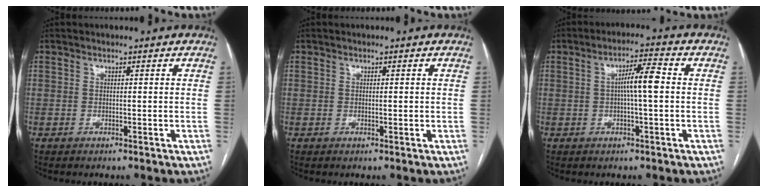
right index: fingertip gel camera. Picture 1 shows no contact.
{"total": 0.7, "force": [0.0, 0.3, 0.7], "torque": [-0.013, 0.000, 0.002]}
{"total": 5.4, "force": [0.2, 0.5, 5.4], "torque": [-0.092, 0.016, 0.003]}